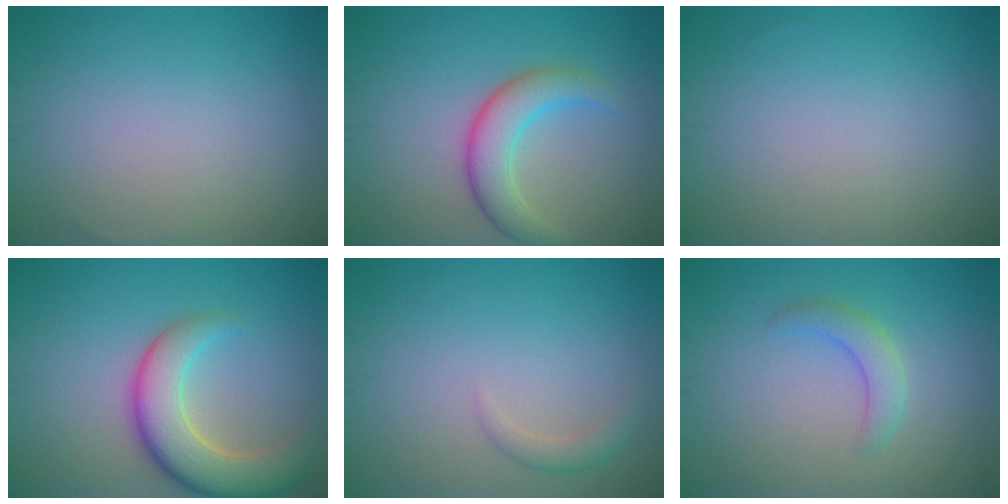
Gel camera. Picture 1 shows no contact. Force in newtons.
{"total": 4.3, "press": 4.3, "slide": 0.1}
{"total": 0.0}
{"total": 7.0, "press": 7.0, "slide": 0.5}
{"total": 1.4, "press": 1.4, "slide": 0.1}
{"total": 2.3, "press": 2.3, "slide": 0.2}